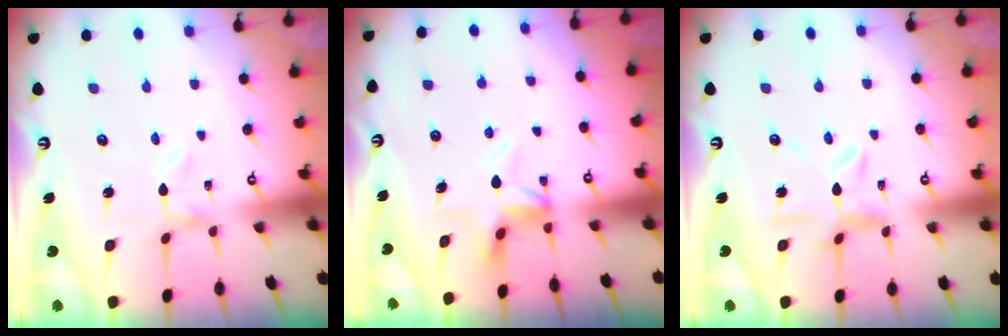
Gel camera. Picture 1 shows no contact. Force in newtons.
{"total": 4.4, "press": 4.4, "slide": 0.3}
{"total": 8.6, "press": 8.5, "slide": 0.9}